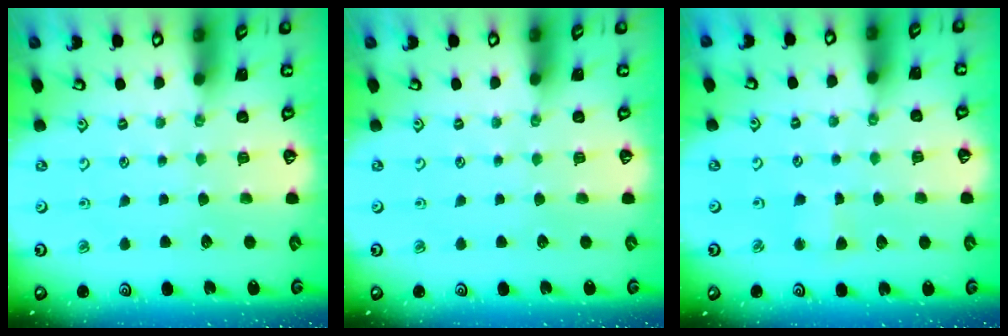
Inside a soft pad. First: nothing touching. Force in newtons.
{"total": 0.0}
{"total": 2.5, "press": 2.4, "slide": 0.3}